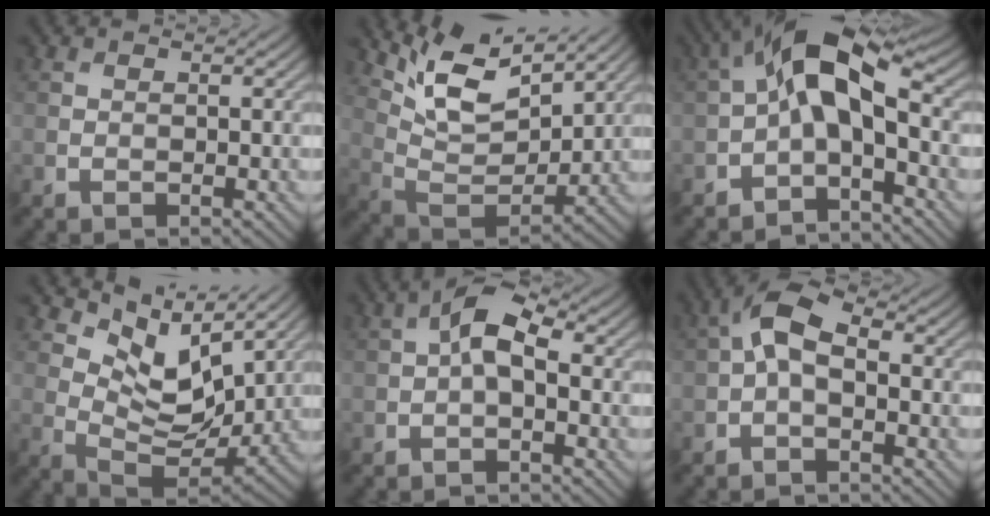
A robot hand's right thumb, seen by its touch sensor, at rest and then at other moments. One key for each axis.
{"total": 10.6, "fx": 7.3, "fy": 3.9, "fz": 6.6, "tx": -0.157, "ty": -0.004, "tz": 0.135}
{"total": 9.6, "fx": -0.4, "fy": 4.4, "fz": 8.5, "tx": -0.160, "ty": 0.027, "tz": -0.023}
{"total": 9.2, "fx": 5.8, "fy": 4.4, "fz": 5.5, "tx": -0.115, "ty": -0.005, "tz": 0.111}
{"total": 4.0, "fx": 0.1, "fy": 2.0, "fz": 3.5, "tx": -0.068, "ty": 0.013, "tz": -0.007}
{"total": 5.4, "fx": 0.0, "fy": 2.9, "fz": 4.5, "tx": -0.096, "ty": 0.017, "tz": -0.011}